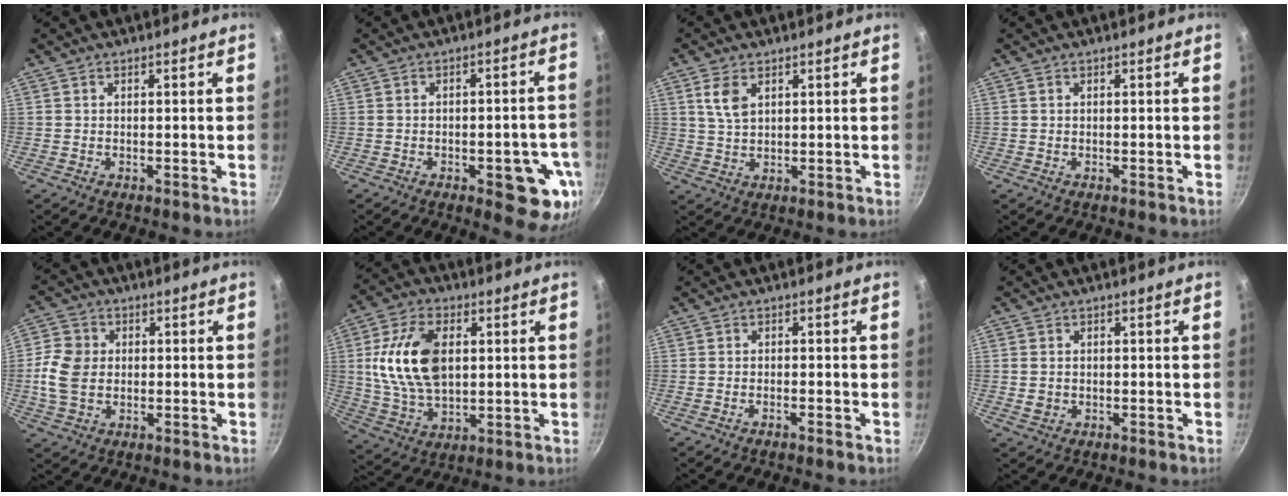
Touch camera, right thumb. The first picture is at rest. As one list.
[{"total": 10.3, "force": [-3.6, 4.8, 8.4], "torque": [-0.054, 0.008, -0.043]}, {"total": 4.9, "force": [2.1, 2.8, 3.4], "torque": [-0.062, -0.007, 0.045]}, {"total": 0.0}, {"total": 8.7, "force": [-0.2, 6.8, 5.3], "torque": [-0.090, 0.005, -0.013]}, {"total": 16.0, "force": [2.5, 9.8, 12.3], "torque": [-0.217, -0.003, 0.049]}, {"total": 1.0, "force": [-0.9, 0.1, 0.5], "torque": [-0.019, 0.010, -0.016]}, {"total": 2.3, "force": [-0.3, 1.9, 1.3], "torque": [-0.022, 0.004, -0.005]}]